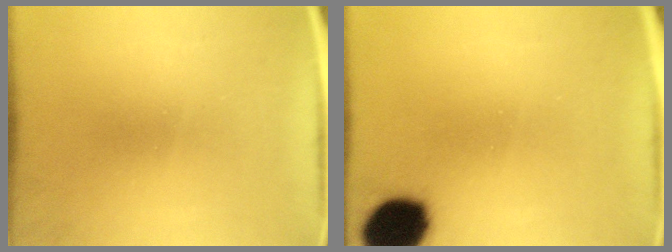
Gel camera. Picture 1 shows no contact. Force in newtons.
{"total": 13.4}